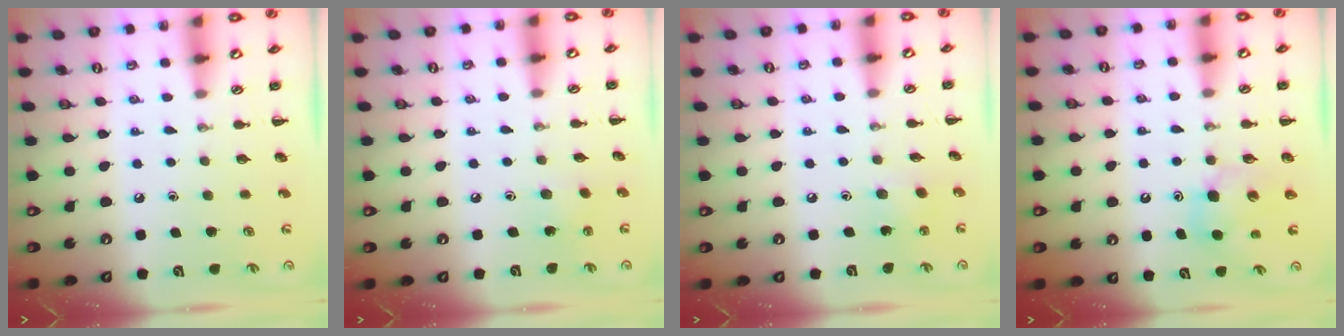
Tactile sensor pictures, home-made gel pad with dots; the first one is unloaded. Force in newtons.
{"total": 2.6, "press": 2.5, "slide": 0.7}
{"total": 2.9, "press": 2.8, "slide": 0.6}
{"total": 6.5, "press": 6.5, "slide": 0.9}